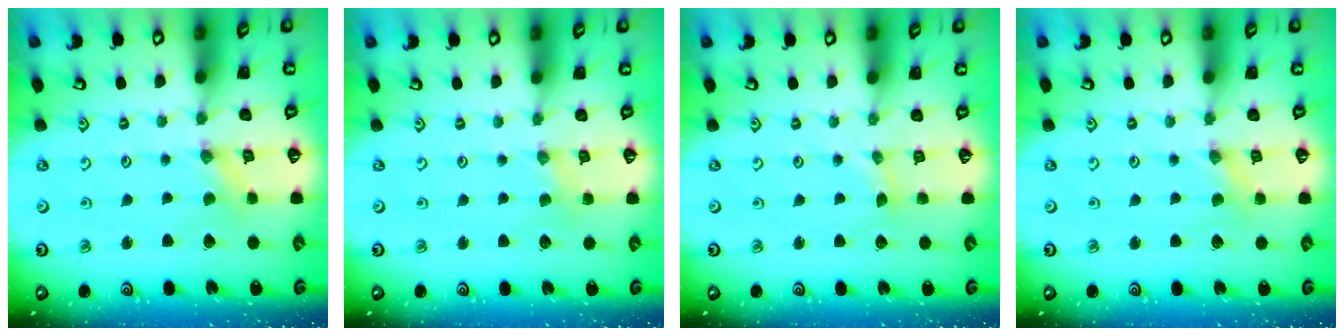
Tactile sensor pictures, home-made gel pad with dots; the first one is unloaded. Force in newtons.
{"total": 1.1, "press": 1.0, "slide": 0.3}
{"total": 2.3, "press": 2.3, "slide": 0.3}
{"total": 1.4, "press": 1.3, "slide": 0.2}